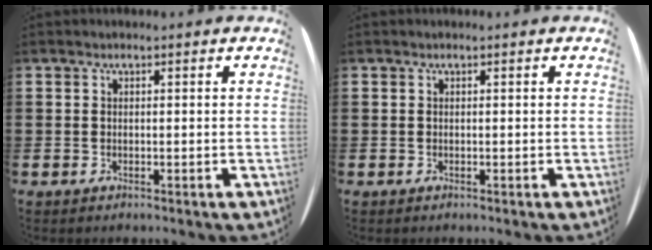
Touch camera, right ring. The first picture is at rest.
{"total": 0.0}